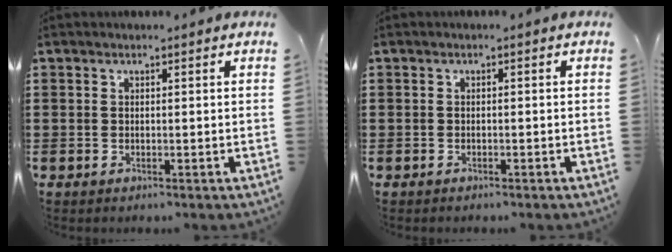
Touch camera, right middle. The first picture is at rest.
{"total": 0.0}